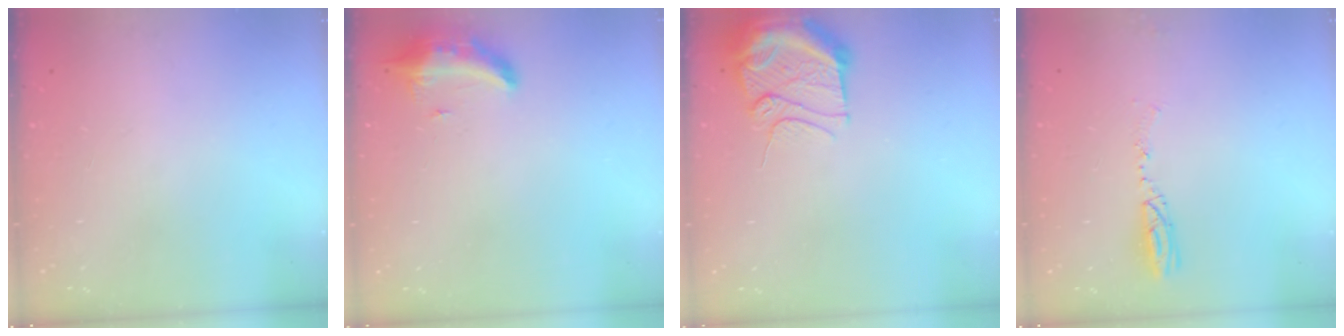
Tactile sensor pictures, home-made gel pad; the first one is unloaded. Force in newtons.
{"total": 8.6, "press": 8.4, "slide": 1.5}
{"total": 14.7, "press": 12.8, "slide": 7.3}
{"total": 4.3, "press": 4.3, "slide": 0.8}